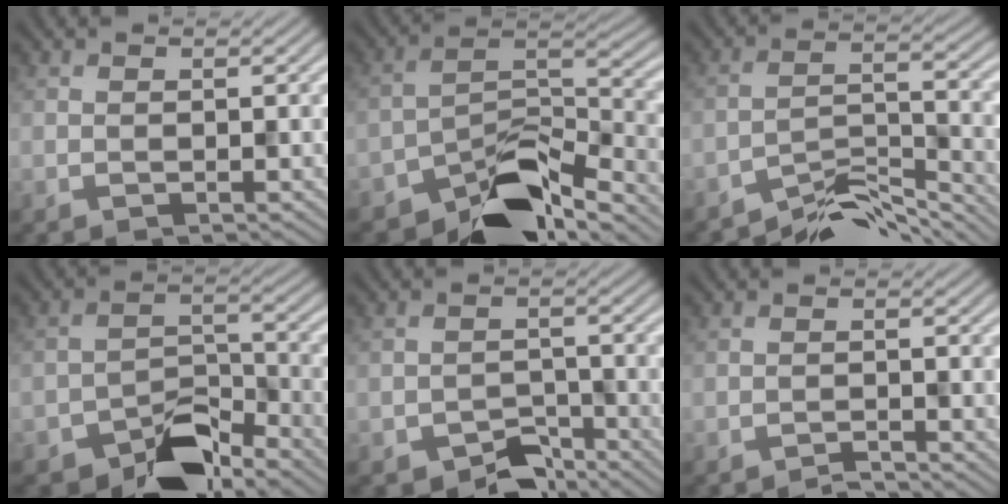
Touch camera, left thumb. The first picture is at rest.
{"total": 10.4, "force": [-7.8, 4.3, 5.5], "torque": [-0.074, -0.002, -0.151]}
{"total": 7.5, "force": [-6.4, 1.8, 3.3], "torque": [-0.057, 0.003, -0.117]}
{"total": 8.6, "force": [-6.5, 3.6, 4.2], "torque": [-0.059, 0.001, -0.125]}
{"total": 4.7, "force": [-3.7, 2.3, 1.6], "torque": [-0.024, -0.002, -0.067]}
{"total": 1.4, "force": [-1.3, 0.1, 0.4], "torque": [-0.004, 0.005, -0.031]}